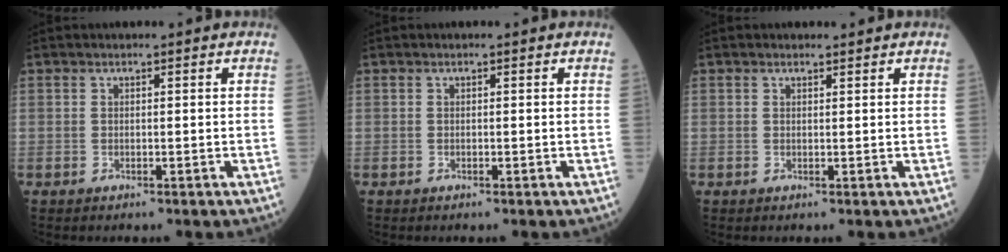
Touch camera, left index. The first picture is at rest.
{"total": 0.0}
{"total": 0.6, "force": [0.6, 0.1, 0.0], "torque": [-0.010, -0.003, 0.008]}